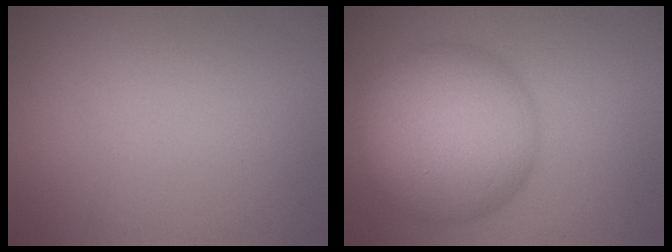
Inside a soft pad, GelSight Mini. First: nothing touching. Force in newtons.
{"total": 10.7, "press": 10.7, "slide": 0.2}